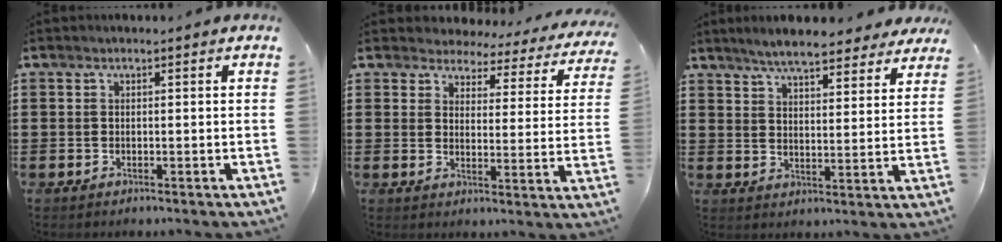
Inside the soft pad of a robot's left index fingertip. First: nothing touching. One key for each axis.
{"total": 3.4, "fx": 3.3, "fy": 0.8, "fz": 0.2, "tx": -0.027, "ty": -0.024, "tz": 0.053}
{"total": 6.3, "fx": 5.8, "fy": 0.7, "fz": 2.4, "tx": -0.066, "ty": -0.017, "tz": 0.105}